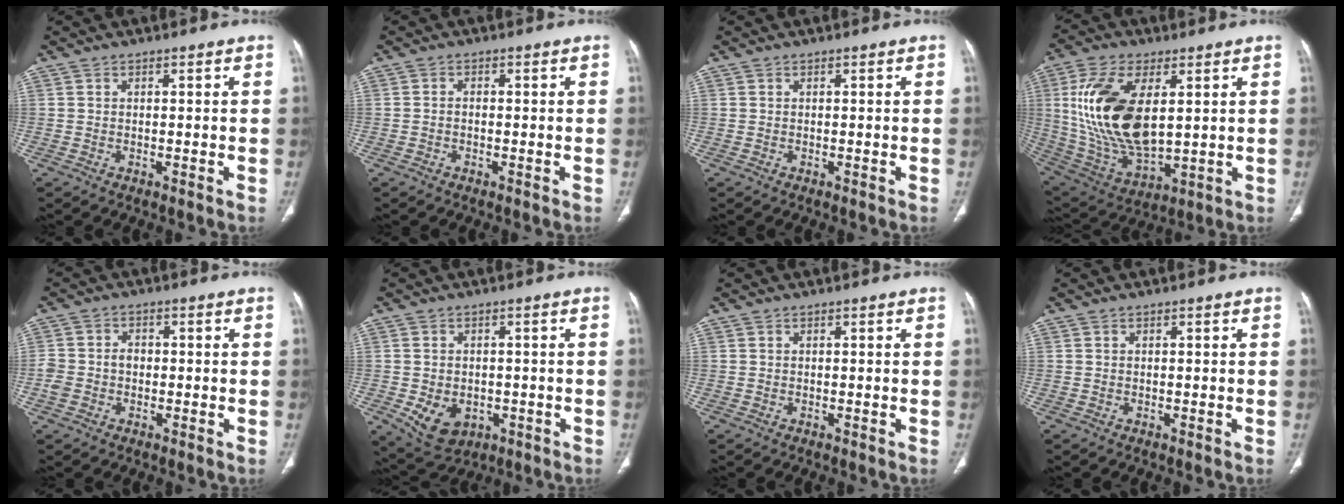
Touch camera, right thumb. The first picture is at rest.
{"total": 0.9, "force": [-0.3, 0.6, 0.6], "torque": [-0.008, 0.003, -0.008]}
{"total": 0.0}
{"total": 20.6, "force": [3.9, 10.4, 17.4], "torque": [-0.345, -0.023, 0.083]}
{"total": 4.6, "force": [-0.7, 3.7, 2.7], "torque": [-0.050, 0.019, -0.013]}
{"total": 8.0, "force": [-2.3, 5.9, 4.8], "torque": [-0.071, 0.007, -0.018]}
{"total": 0.0}
{"total": 0.0}